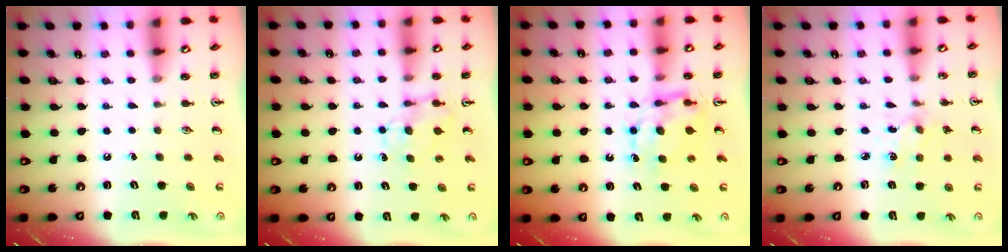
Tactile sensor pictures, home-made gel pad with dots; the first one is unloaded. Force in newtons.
{"total": 4.7, "press": 4.6, "slide": 0.8}
{"total": 7.2, "press": 7.2, "slide": 0.1}
{"total": 2.5, "press": 2.4, "slide": 0.6}